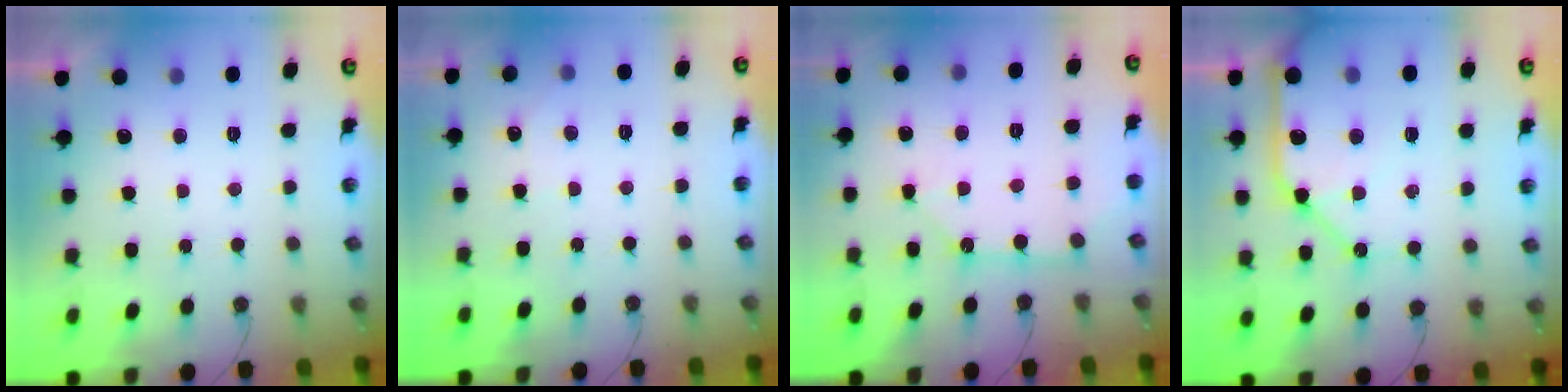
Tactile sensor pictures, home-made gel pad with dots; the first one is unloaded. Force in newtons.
{"total": 2.8, "press": 2.8, "slide": 0.4}
{"total": 9.9, "press": 9.9, "slide": 0.5}
{"total": 18.6, "press": 18.5, "slide": 2.6}